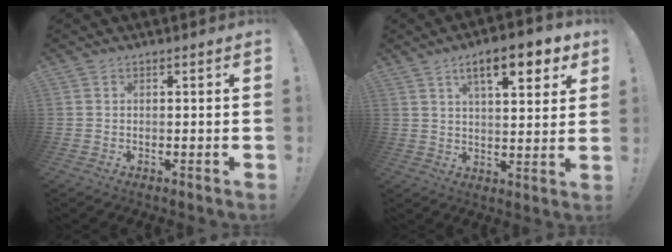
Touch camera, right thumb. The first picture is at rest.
{"total": 12.2, "force": [6.4, 3.7, 9.8], "torque": [-0.141, -0.022, 0.098]}